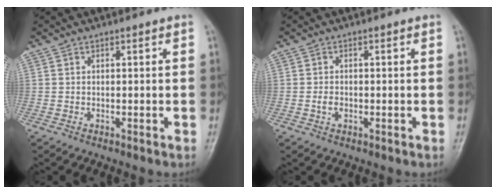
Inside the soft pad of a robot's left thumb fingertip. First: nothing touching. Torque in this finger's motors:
{"motor_torque": [-0.05, 0.02, 0.18, -0.05, -0.02]}